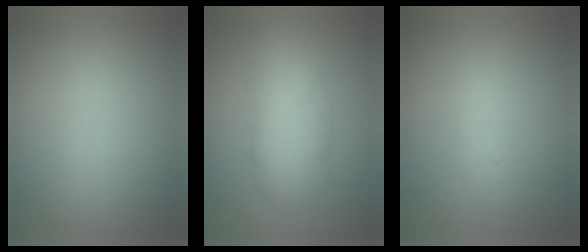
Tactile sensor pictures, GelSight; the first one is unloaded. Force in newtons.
{"total": 4.2}
{"total": 1.4}